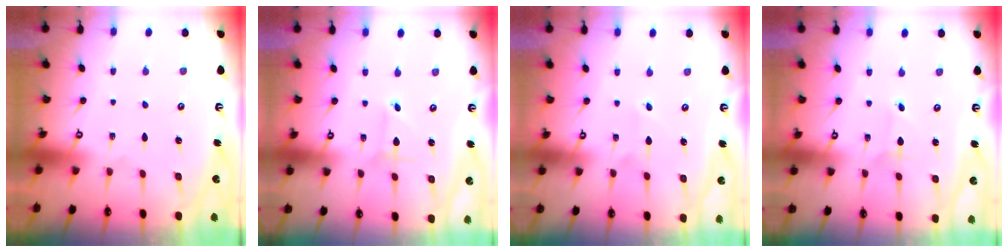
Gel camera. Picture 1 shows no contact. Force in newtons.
{"total": 1.0, "press": 1.0, "slide": 0.1}
{"total": 2.6, "press": 2.6, "slide": 0.3}
{"total": 2.1, "press": 2.1, "slide": 0.2}